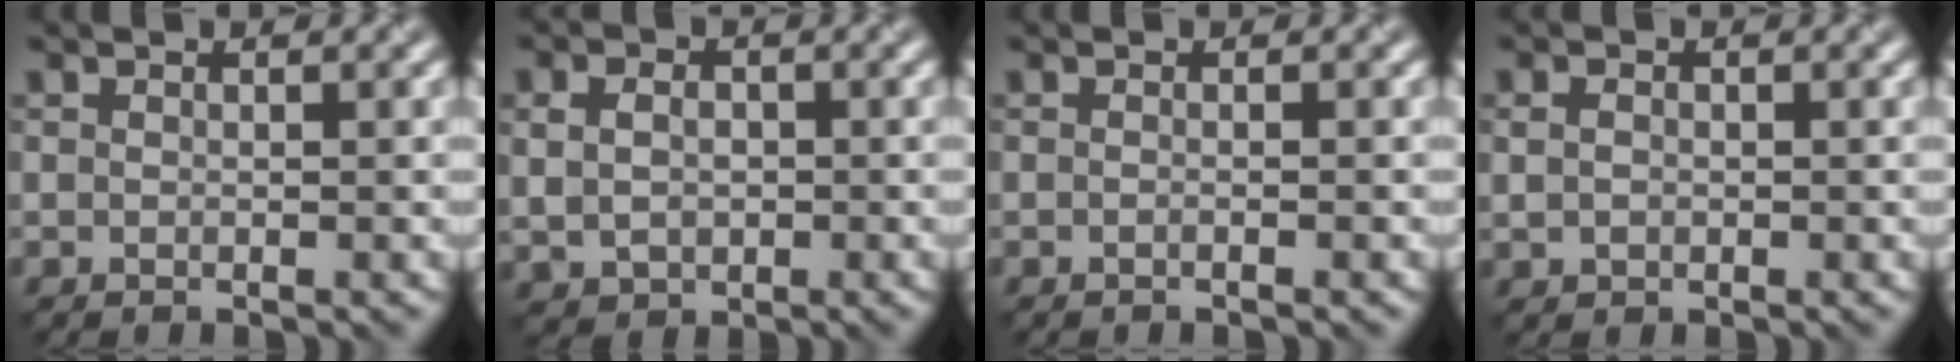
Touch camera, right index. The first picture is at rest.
{"total": 3.9, "force": [0.3, 3.2, 2.2], "torque": [-0.038, 0.006, -0.004]}
{"total": 0.7, "force": [-0.3, 0.3, 0.6], "torque": [-0.008, -0.007, -0.013]}
{"total": 1.4, "force": [0.1, 1.2, 0.8], "torque": [-0.014, -0.001, 0.003]}